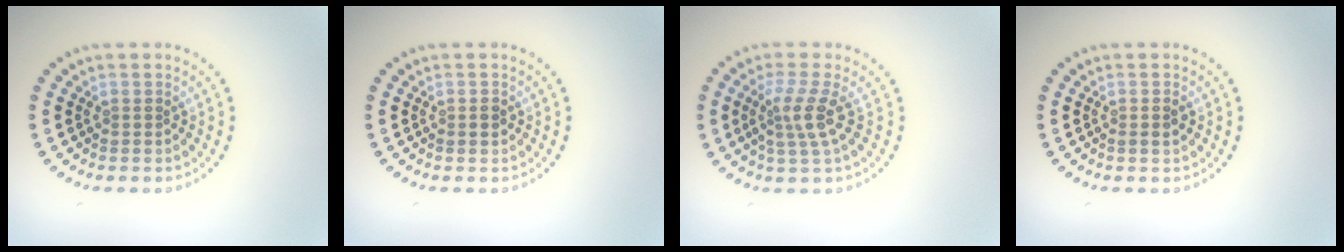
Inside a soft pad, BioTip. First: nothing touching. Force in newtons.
{"total": 1.1, "press": 1.1, "slide": 0.0}
{"total": 2.9, "press": 2.2, "slide": 1.8}
{"total": 1.0, "press": 1.0, "slide": 0.3}